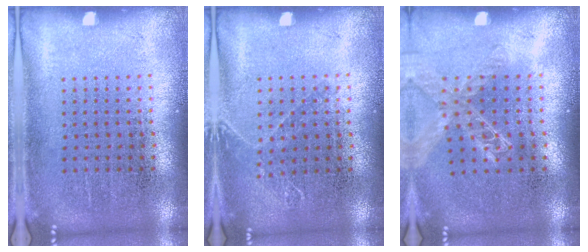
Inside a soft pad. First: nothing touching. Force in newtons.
{"total": 1.0, "press": 0.9, "slide": 0.3}
{"total": 1.4, "press": 1.4, "slide": 0.1}